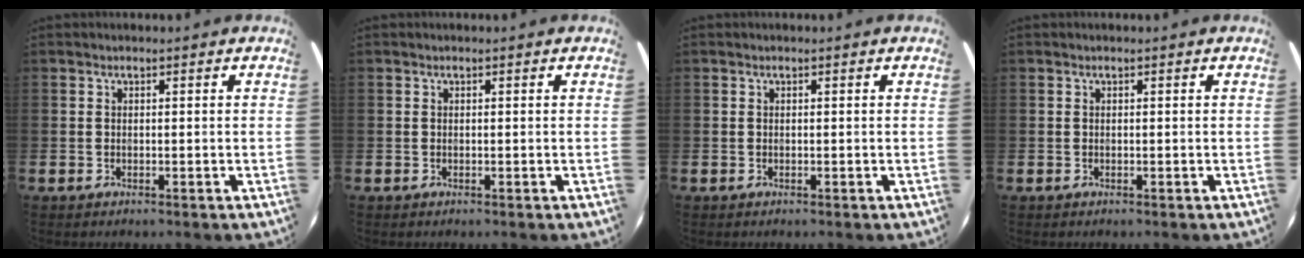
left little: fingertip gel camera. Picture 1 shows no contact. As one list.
[{"total": 0.0}, {"total": 0.0}, {"total": 0.0}]